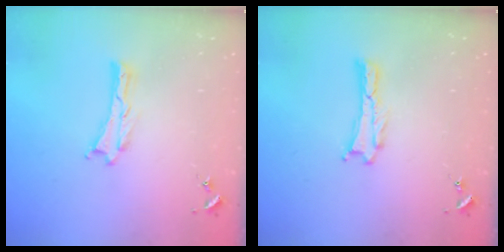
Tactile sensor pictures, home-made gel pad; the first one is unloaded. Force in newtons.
{"total": 0.0}